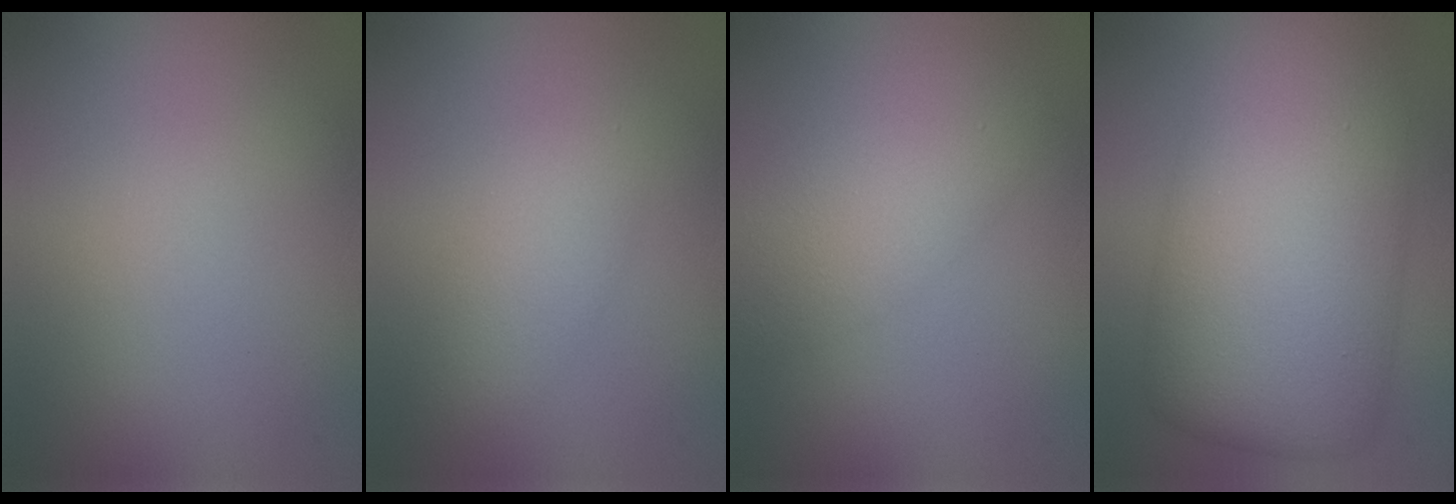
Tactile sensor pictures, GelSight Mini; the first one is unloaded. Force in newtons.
{"total": 2.7, "press": 2.7, "slide": 0.0}
{"total": 5.3, "press": 5.3, "slide": 0.1}
{"total": 13.0, "press": 13.0, "slide": 0.2}